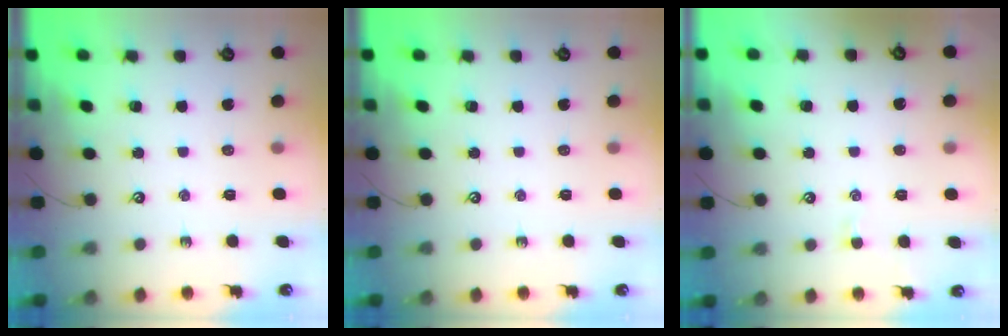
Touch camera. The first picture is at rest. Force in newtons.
{"total": 0.0}
{"total": 1.9, "press": 1.9, "slide": 0.3}